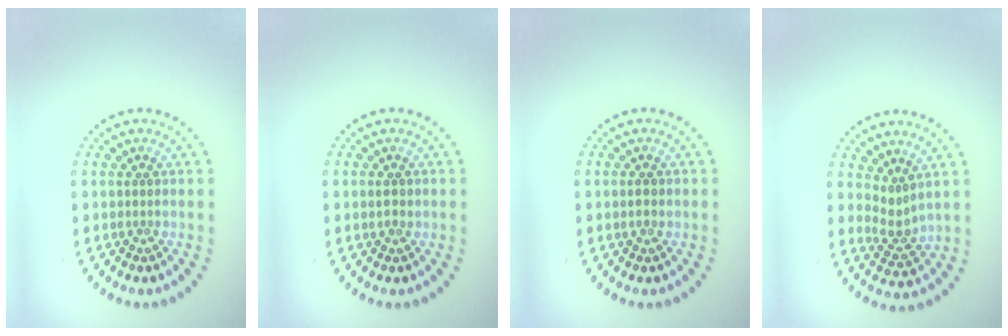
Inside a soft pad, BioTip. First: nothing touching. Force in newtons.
{"total": 1.1, "press": 1.1, "slide": 0.2}
{"total": 1.1, "press": 1.1, "slide": 0.1}
{"total": 2.1, "press": 1.5, "slide": 1.5}